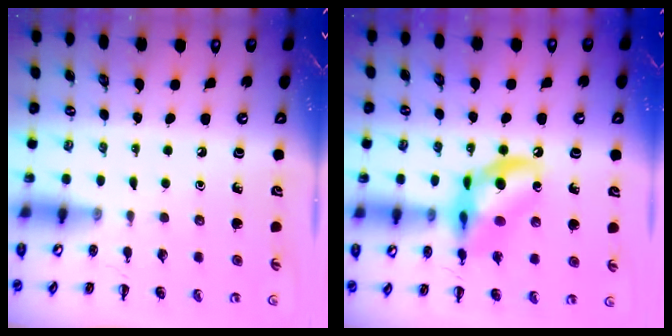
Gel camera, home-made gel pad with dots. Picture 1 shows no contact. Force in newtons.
{"total": 13.6, "press": 13.2, "slide": 3.0}